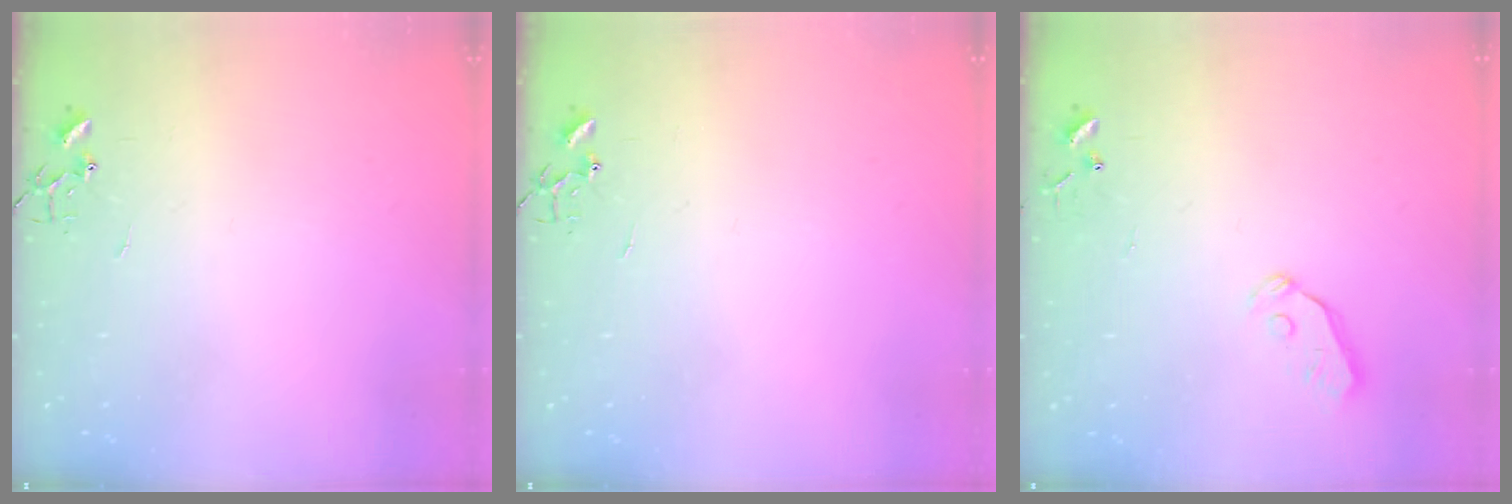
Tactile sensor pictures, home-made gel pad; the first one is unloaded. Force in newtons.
{"total": 0.0}
{"total": 3.0, "press": 3.0, "slide": 0.3}